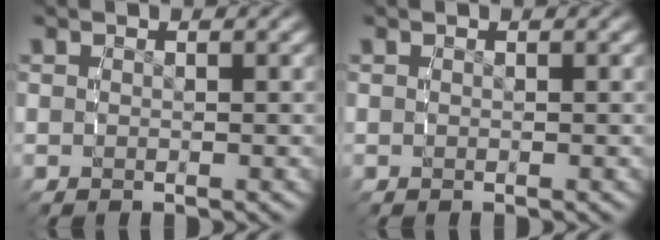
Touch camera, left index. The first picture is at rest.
{"total": 0.0}